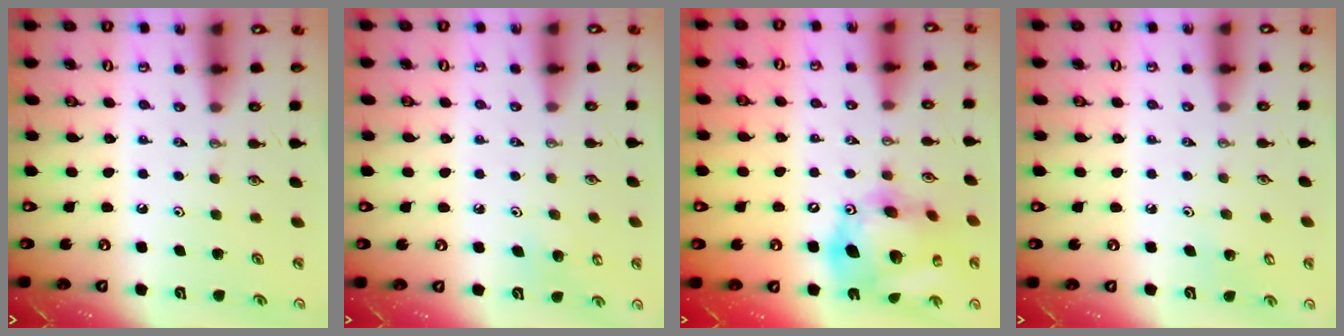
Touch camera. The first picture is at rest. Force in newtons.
{"total": 7.0, "press": 7.0, "slide": 0.8}
{"total": 22.1, "press": 21.9, "slide": 3.3}
{"total": 2.8, "press": 2.8, "slide": 0.2}